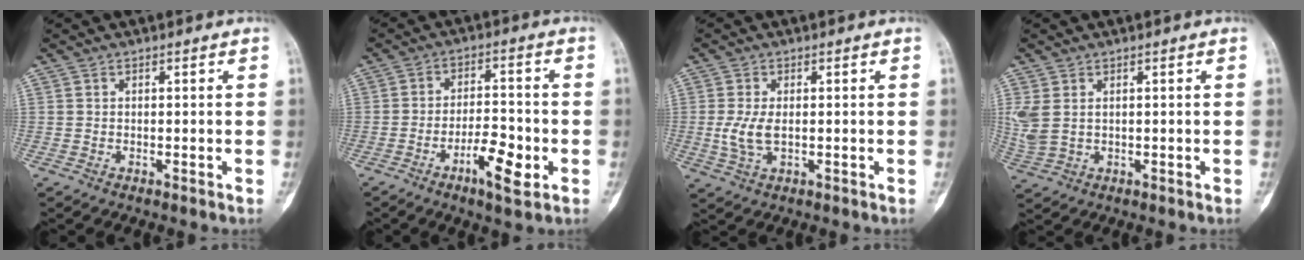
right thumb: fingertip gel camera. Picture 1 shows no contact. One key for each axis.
{"total": 8.5, "fx": -3.5, "fy": 2.9, "fz": 7.2, "tx": -0.115, "ty": 0.019, "tz": -0.057}
{"total": 4.6, "fx": -0.1, "fy": 2.3, "fz": 4.0, "tx": -0.096, "ty": -0.007, "tz": -0.001}
{"total": 4.5, "fx": 1.1, "fy": 2.9, "fz": 3.2, "tx": -0.088, "ty": 0.001, "tz": 0.030}